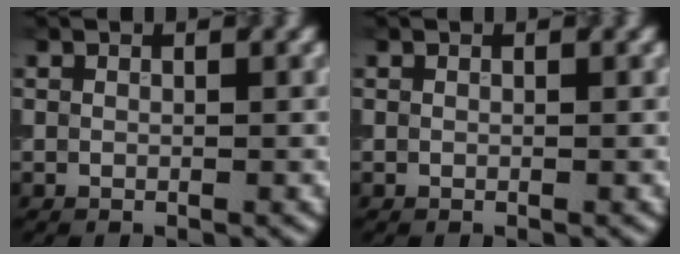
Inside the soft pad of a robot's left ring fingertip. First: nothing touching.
{"total": 0.0}